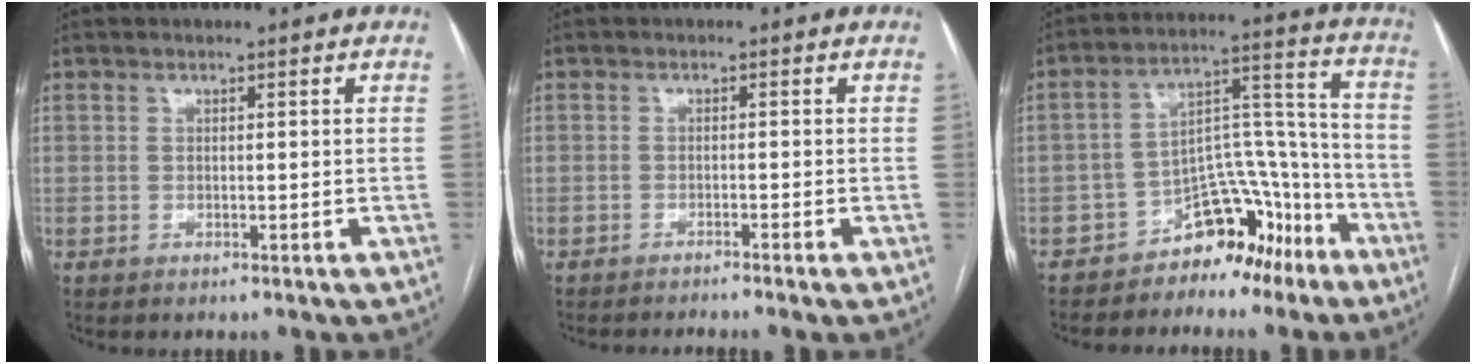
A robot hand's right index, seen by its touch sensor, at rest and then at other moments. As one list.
[{"total": 3.8, "force": [-3.1, -0.9, 1.8], "torque": [-0.016, 0.003, -0.046]}, {"total": 10.7, "force": [-7.6, 5.8, 4.8], "torque": [-0.061, 0.067, -0.117]}]